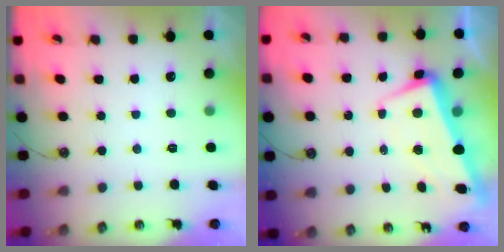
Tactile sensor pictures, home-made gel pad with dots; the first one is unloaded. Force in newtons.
{"total": 1.3, "press": 0.4, "slide": 1.2}